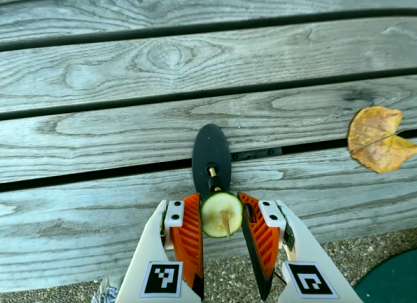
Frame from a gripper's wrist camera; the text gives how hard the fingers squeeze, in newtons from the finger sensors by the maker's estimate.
{"total": 9.8, "left": 9.8, "right": 9.8}